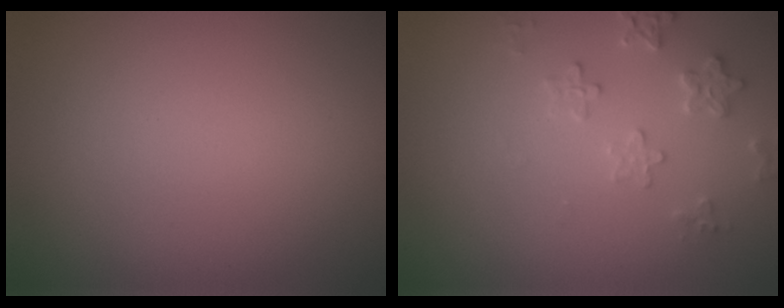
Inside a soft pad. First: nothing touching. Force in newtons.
{"total": 2.5, "press": 2.4, "slide": 0.6}